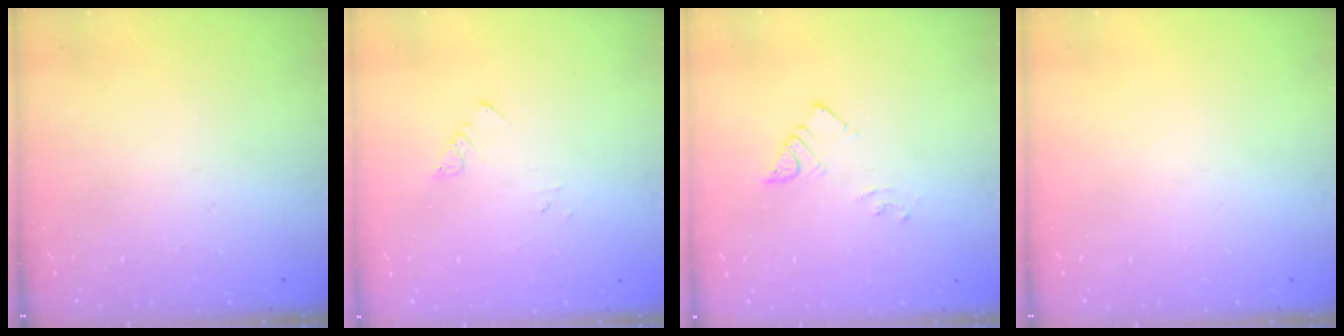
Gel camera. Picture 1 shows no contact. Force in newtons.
{"total": 1.8, "press": 1.8, "slide": 0.2}
{"total": 4.0, "press": 3.9, "slide": 0.5}
{"total": 0.0}